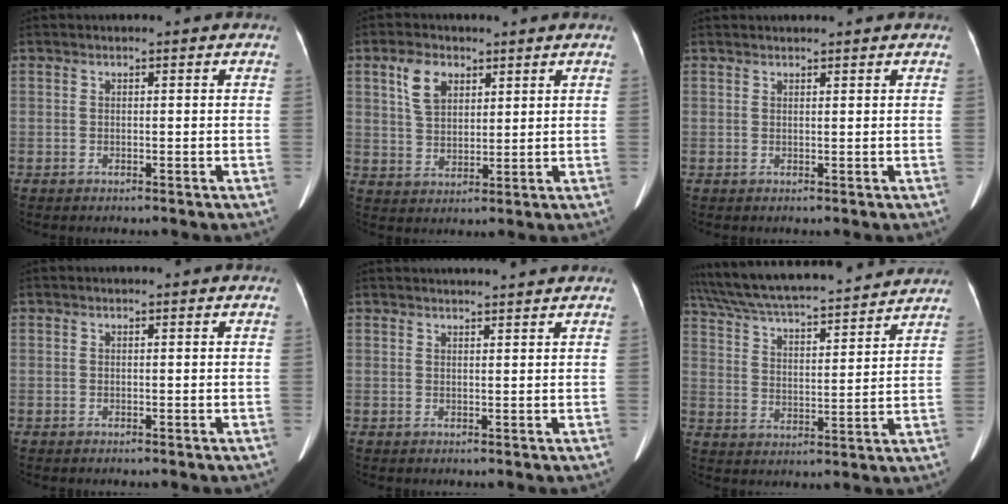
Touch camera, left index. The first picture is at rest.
{"total": 5.3, "force": [2.7, 3.2, 3.3], "torque": [-0.069, 0.007, 0.062]}
{"total": 3.0, "force": [2.9, 0.3, 1.0], "torque": [-0.009, 0.013, 0.036]}
{"total": 0.0}
{"total": 6.0, "force": [5.7, -0.4, 1.8], "torque": [-0.018, 0.011, 0.066]}
{"total": 22.3, "force": [20.3, 2.6, 9.0], "torque": [-0.160, 0.012, 0.302]}